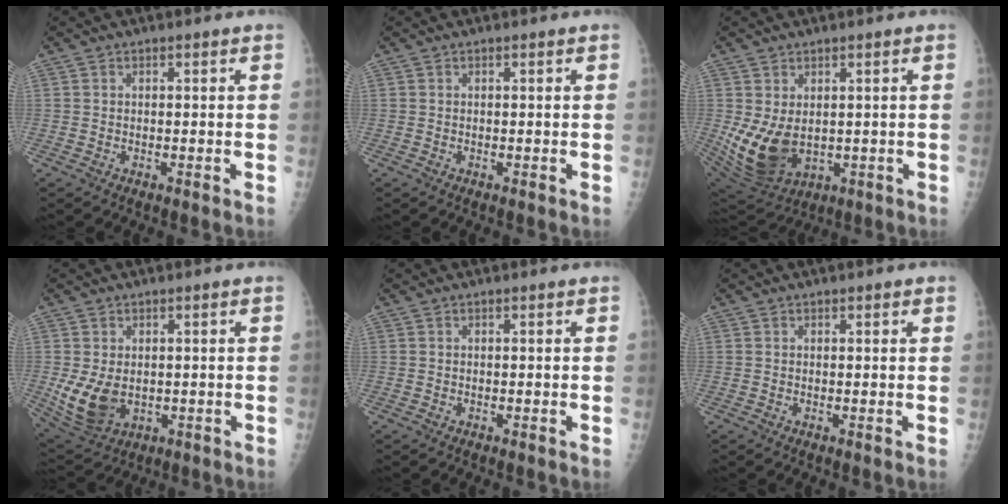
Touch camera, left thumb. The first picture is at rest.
{"total": 0.0}
{"total": 10.6, "force": [0.0, 7.2, 7.8], "torque": [-0.143, -0.017, 0.028]}
{"total": 8.4, "force": [-0.5, 5.9, 5.9], "torque": [-0.109, -0.012, 0.011]}
{"total": 0.0}
{"total": 0.8, "force": [0.5, 0.3, 0.5], "torque": [-0.003, -0.001, 0.004]}